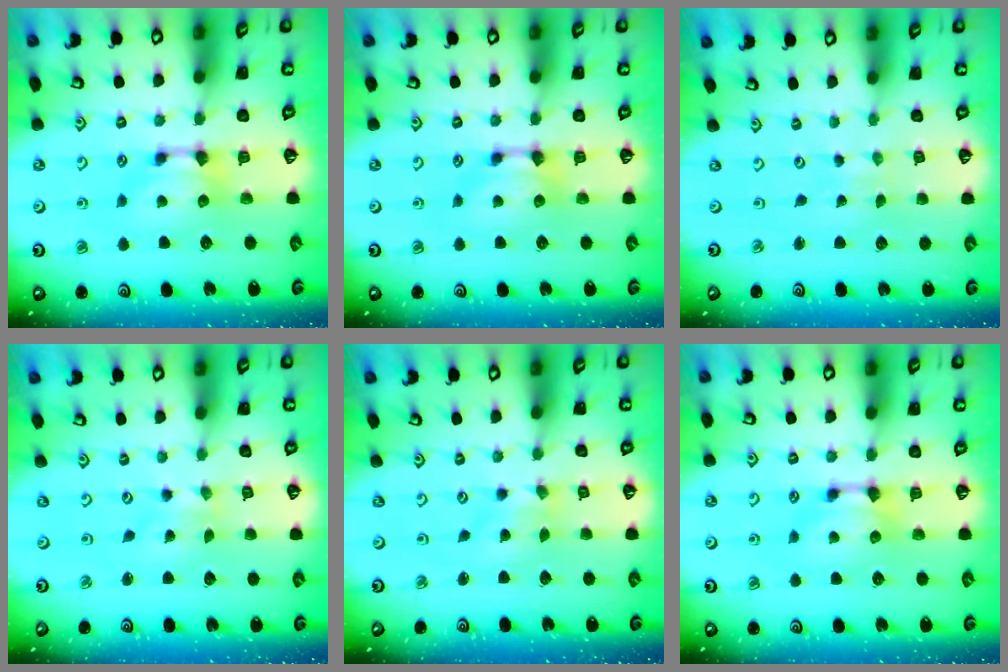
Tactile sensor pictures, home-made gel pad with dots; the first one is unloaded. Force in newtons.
{"total": 0.0}
{"total": 7.0, "press": 7.0, "slide": 0.5}
{"total": 4.1, "press": 4.0, "slide": 0.9}
{"total": 2.9, "press": 2.7, "slide": 0.9}
{"total": 0.0}